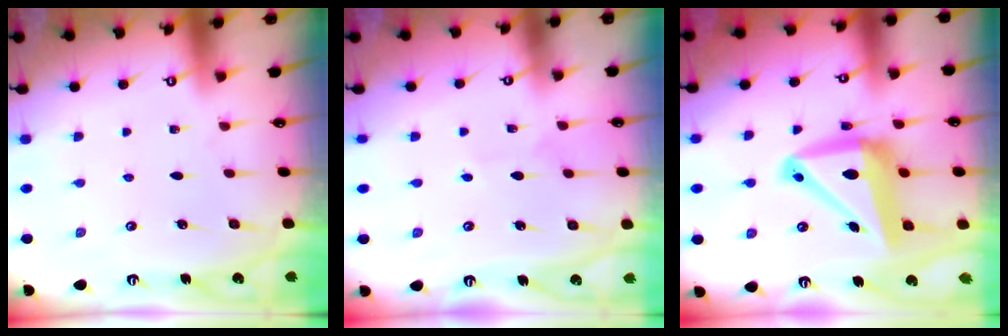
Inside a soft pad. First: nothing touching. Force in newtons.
{"total": 2.9, "press": 2.8, "slide": 0.4}
{"total": 14.9, "press": 14.7, "slide": 2.6}